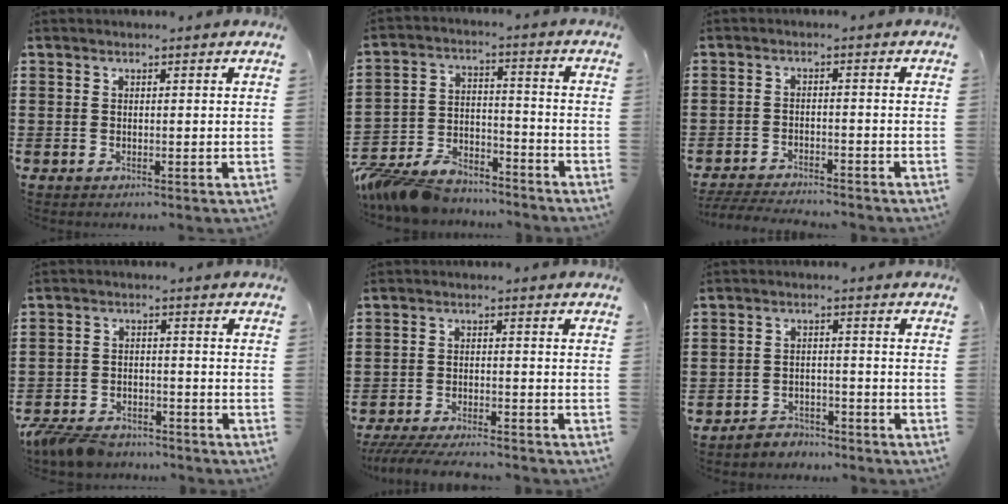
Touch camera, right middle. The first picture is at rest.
{"total": 8.3, "force": [-8.0, 1.8, 1.5], "torque": [-0.047, 0.004, -0.161]}
{"total": 3.5, "force": [-3.4, 0.2, 0.6], "torque": [-0.016, -0.003, -0.073]}
{"total": 5.4, "force": [-5.1, 1.3, 1.2], "torque": [-0.038, 0.002, -0.104]}
{"total": 4.4, "force": [-4.1, 0.2, 1.4], "torque": [-0.036, -0.008, -0.085]}
{"total": 2.8, "force": [-2.8, 0.5, -0.2], "torque": [-0.005, 0.003, -0.060]}